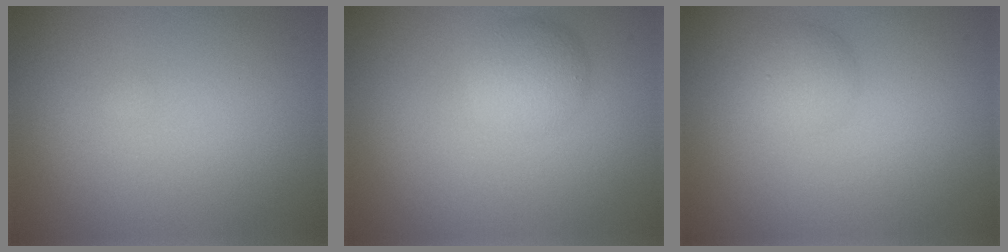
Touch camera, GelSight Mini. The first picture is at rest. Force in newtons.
{"total": 2.7, "press": 2.7, "slide": 0.1}
{"total": 2.1, "press": 2.1, "slide": 0.1}